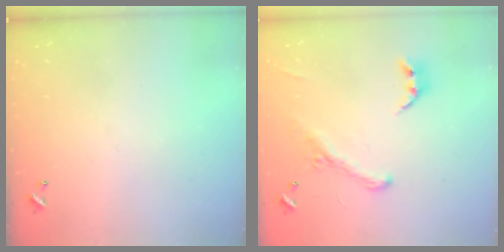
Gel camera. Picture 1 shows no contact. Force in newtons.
{"total": 2.9, "press": 2.6, "slide": 1.2}